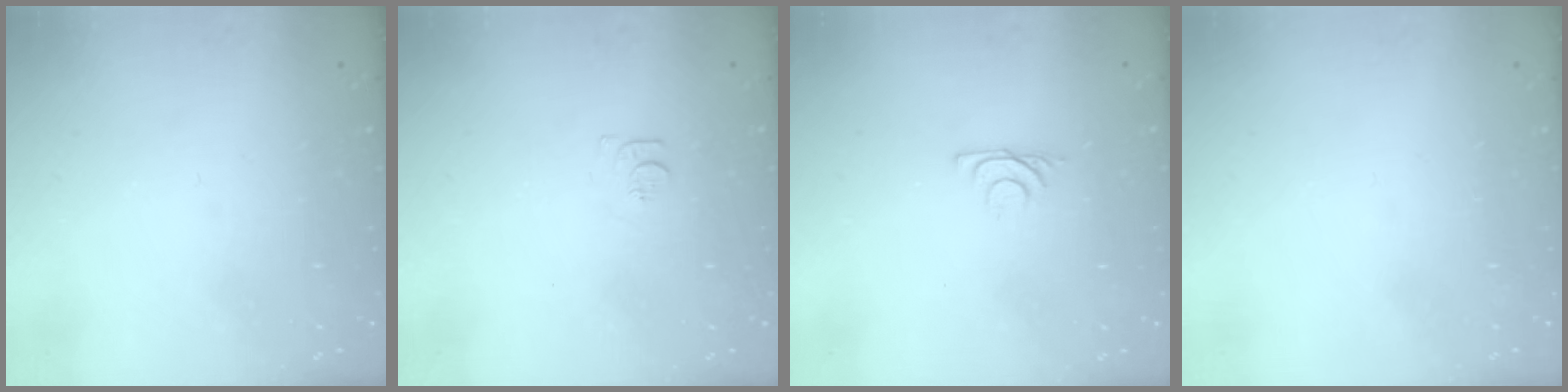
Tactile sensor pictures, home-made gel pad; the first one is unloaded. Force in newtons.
{"total": 3.7, "press": 3.6, "slide": 0.6}
{"total": 5.3, "press": 5.3, "slide": 0.9}
{"total": 1.6, "press": 1.6, "slide": 0.1}